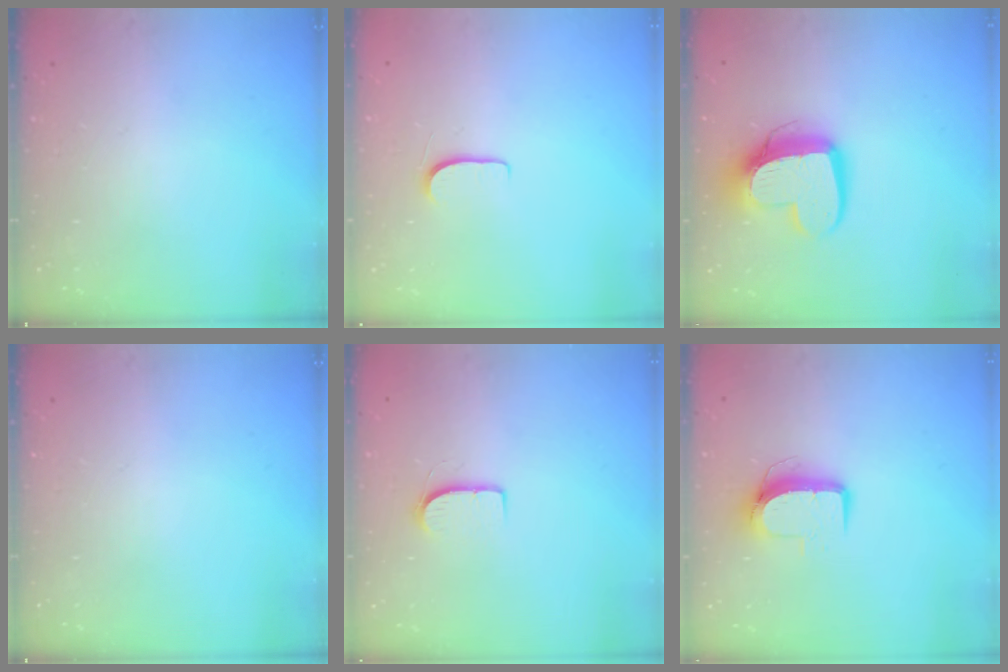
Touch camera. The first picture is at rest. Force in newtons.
{"total": 5.0, "press": 5.0, "slide": 0.5}
{"total": 14.1, "press": 14.0, "slide": 1.2}
{"total": 0.0}
{"total": 7.0, "press": 7.0, "slide": 0.5}
{"total": 9.1, "press": 9.1, "slide": 0.9}